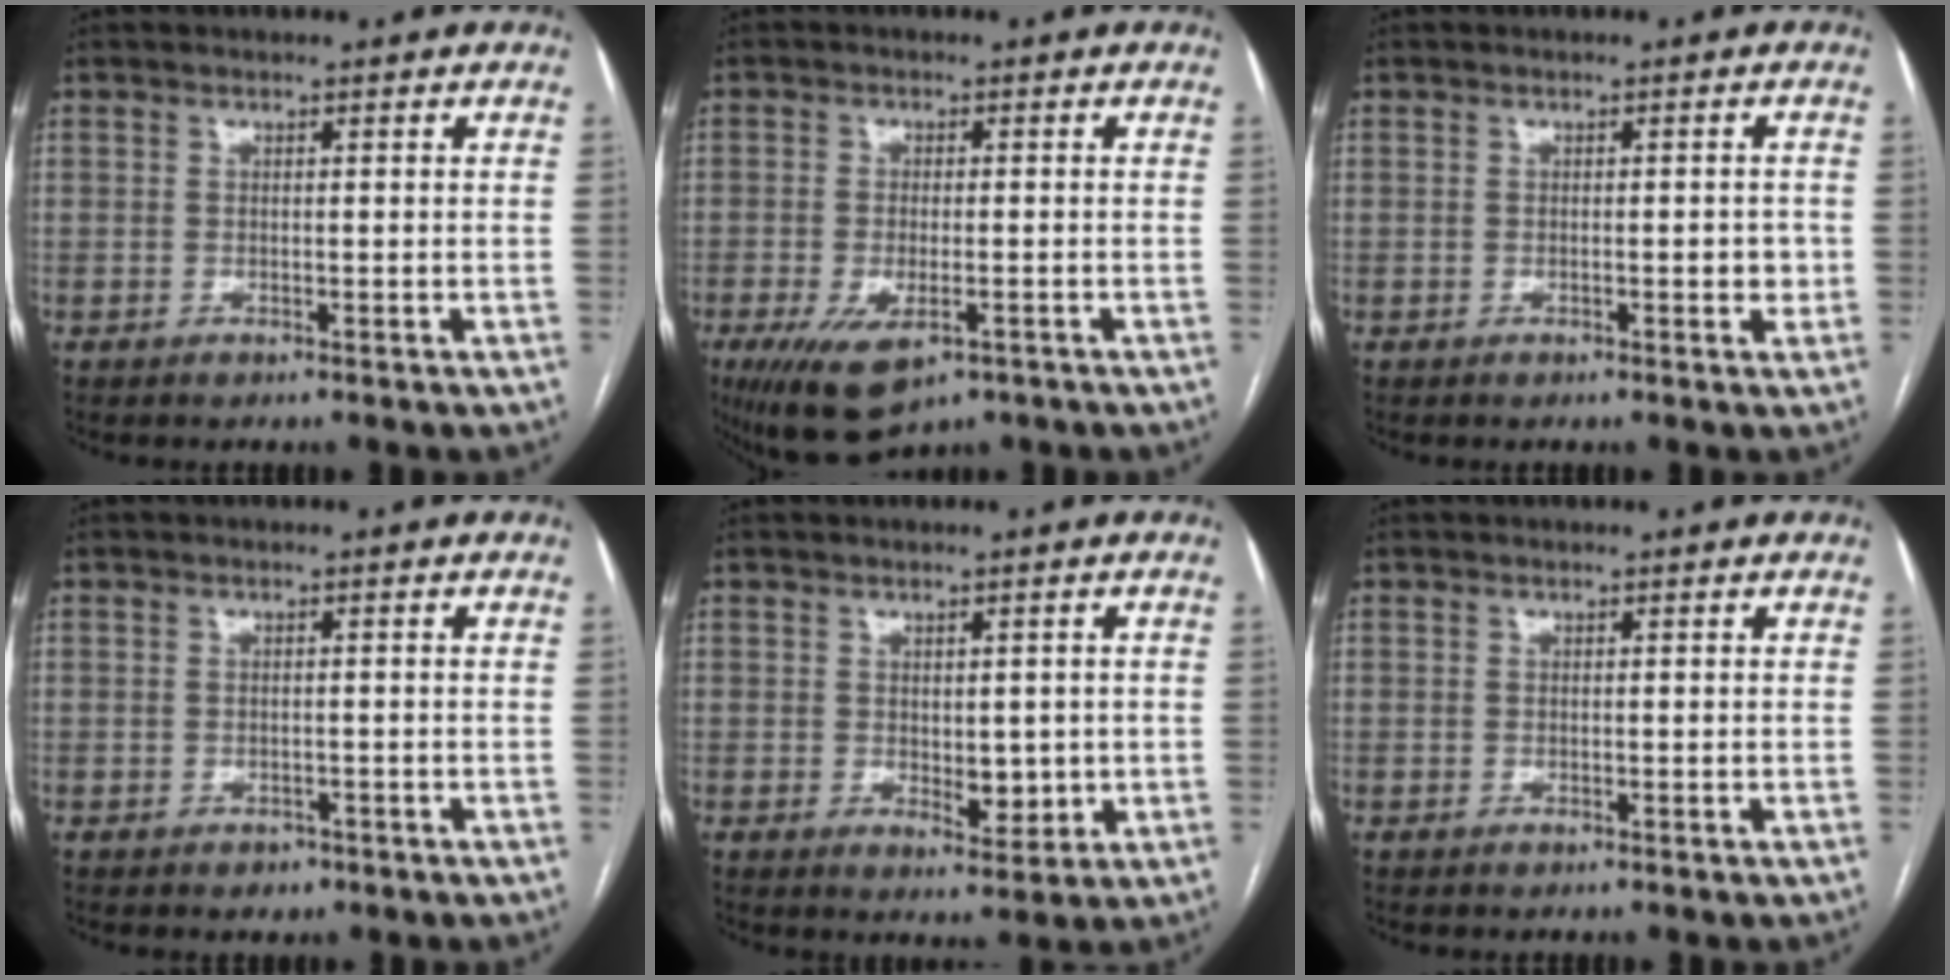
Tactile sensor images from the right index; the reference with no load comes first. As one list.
[{"total": 8.5, "force": [-4.4, 3.5, 6.4], "torque": [-0.110, -0.018, -0.065]}, {"total": 2.1, "force": [-0.2, 1.0, 1.8], "torque": [-0.022, 0.003, 0.002]}, {"total": 1.5, "force": [-0.8, 1.2, 0.4], "torque": [-0.004, 0.003, -0.006]}, {"total": 4.3, "force": [-0.2, 2.3, 3.7], "torque": [-0.048, -0.004, 0.008]}, {"total": 0.0}]